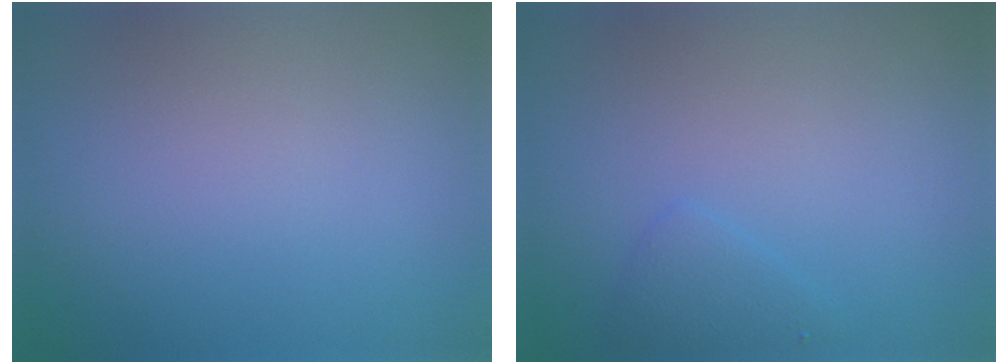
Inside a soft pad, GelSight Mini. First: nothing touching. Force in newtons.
{"total": 1.4, "press": 1.4, "slide": 0.0}